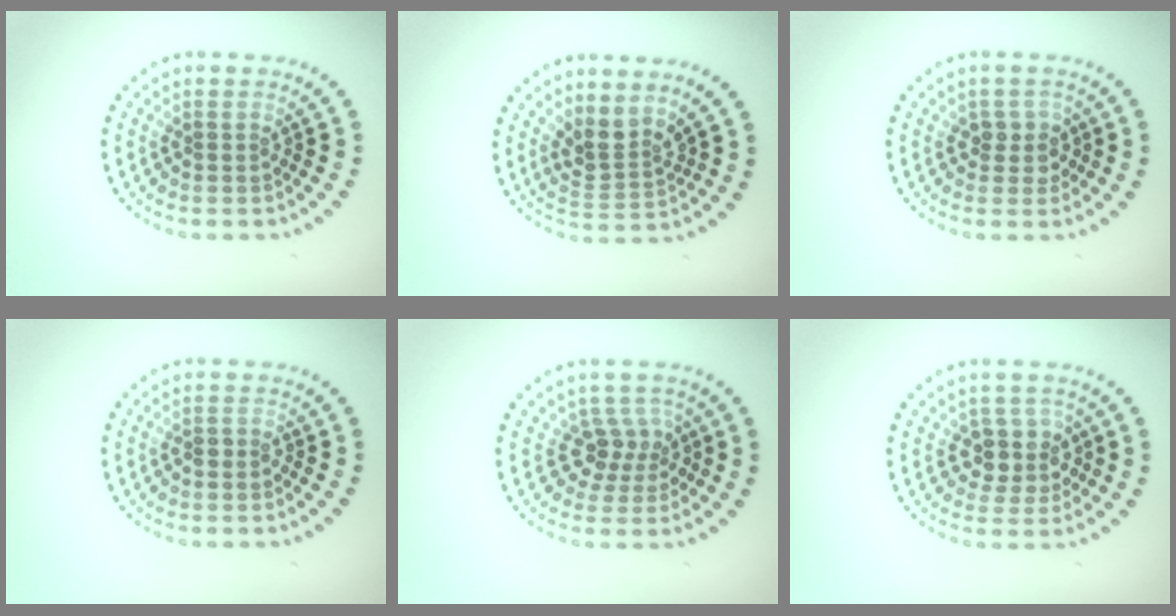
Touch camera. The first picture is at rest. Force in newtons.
{"total": 2.8, "press": 1.9, "slide": 2.0}
{"total": 2.0, "press": 1.7, "slide": 1.0}
{"total": 0.8, "press": 0.6, "slide": 0.5}
{"total": 2.6, "press": 2.0, "slide": 1.8}
{"total": 3.0, "press": 2.6, "slide": 1.4}